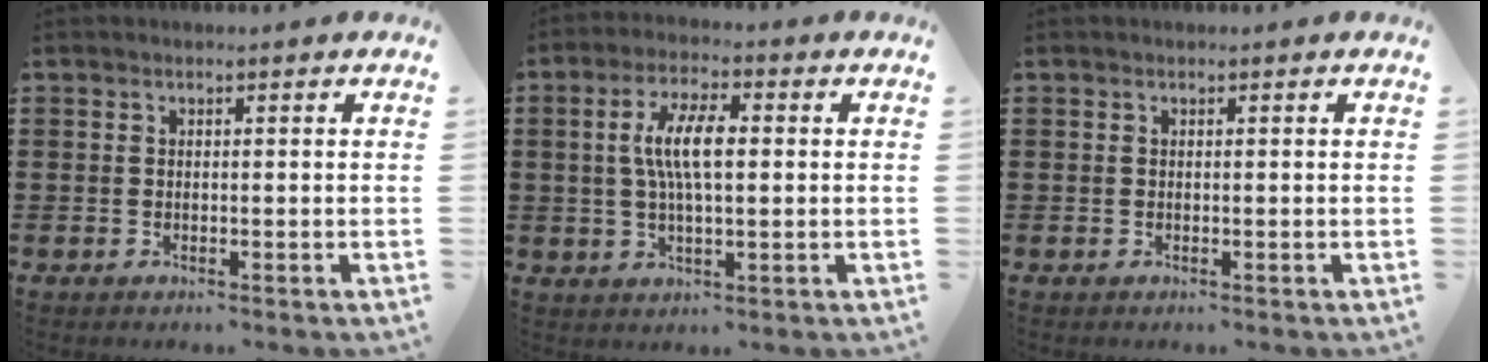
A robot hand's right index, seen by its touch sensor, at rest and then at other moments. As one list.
[{"total": 7.4, "force": [0.7, 2.4, 7.0], "torque": [-0.148, 0.004, 0.004]}, {"total": 0.0}]